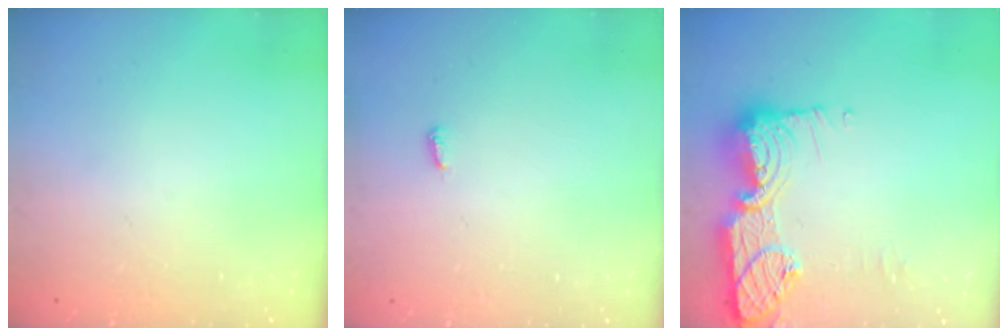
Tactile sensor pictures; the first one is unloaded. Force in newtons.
{"total": 2.9, "press": 2.9, "slide": 0.3}
{"total": 16.5, "press": 16.4, "slide": 1.2}